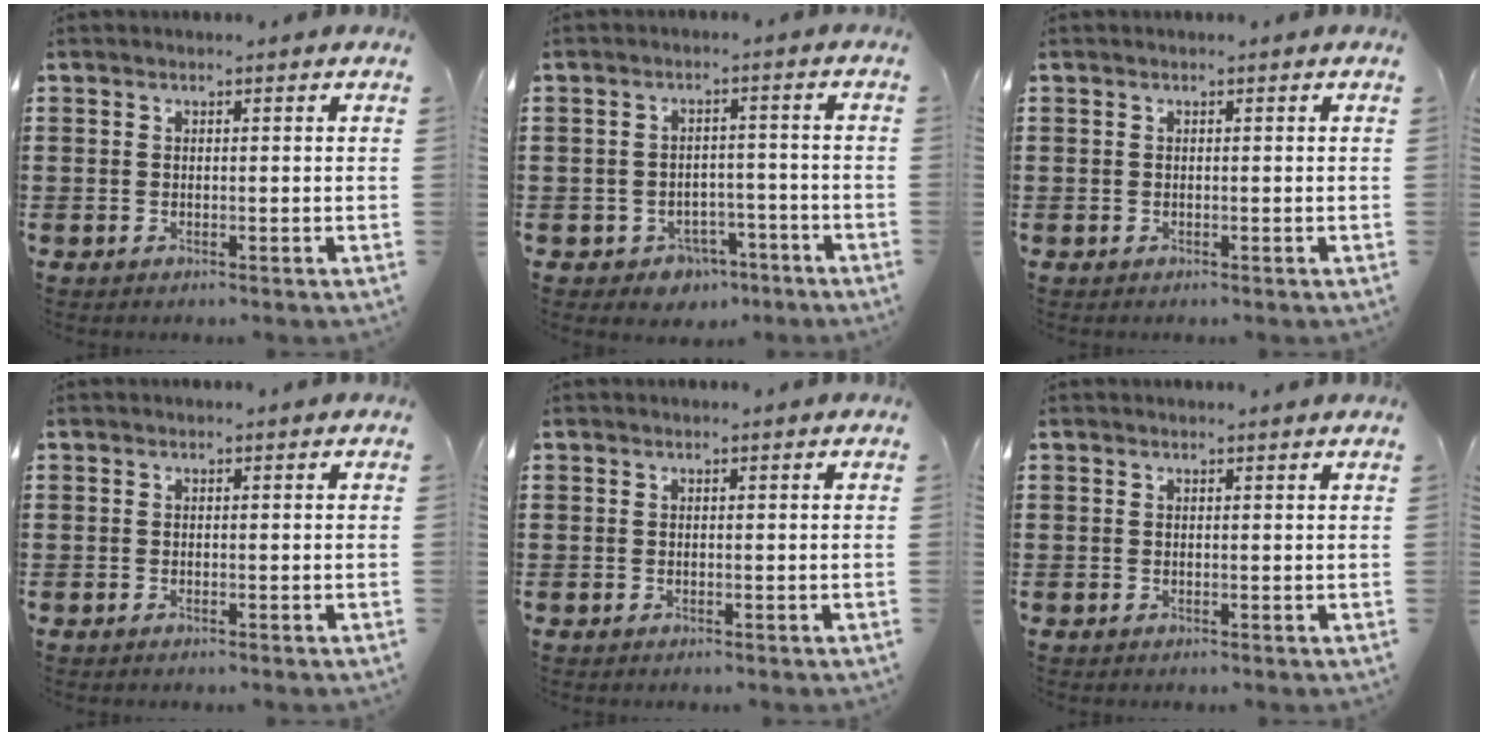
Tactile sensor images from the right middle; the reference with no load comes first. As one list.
[{"total": 3.3, "force": [-2.7, 1.8, 0.5], "torque": [-0.017, 0.006, -0.057]}, {"total": 0.0}, {"total": 0.0}, {"total": 0.0}, {"total": 0.0}]